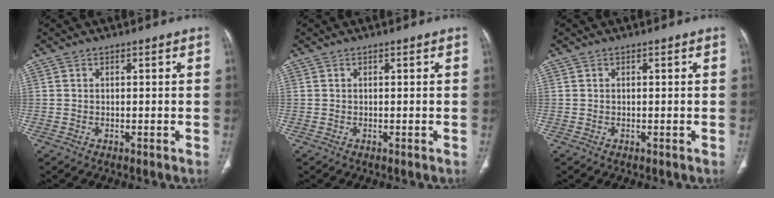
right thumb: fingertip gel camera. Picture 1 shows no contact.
{"total": 0.0}
{"total": 0.0}